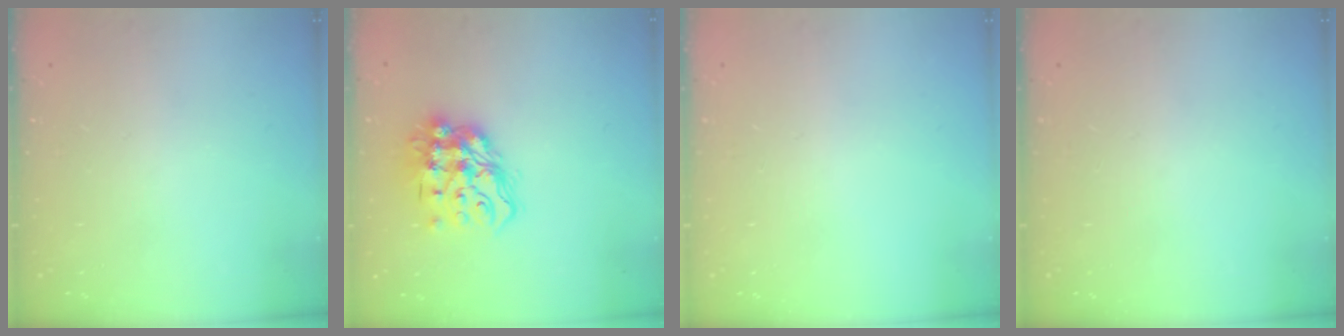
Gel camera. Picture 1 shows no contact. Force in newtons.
{"total": 17.0, "press": 16.9, "slide": 1.6}
{"total": 0.0}
{"total": 0.0}